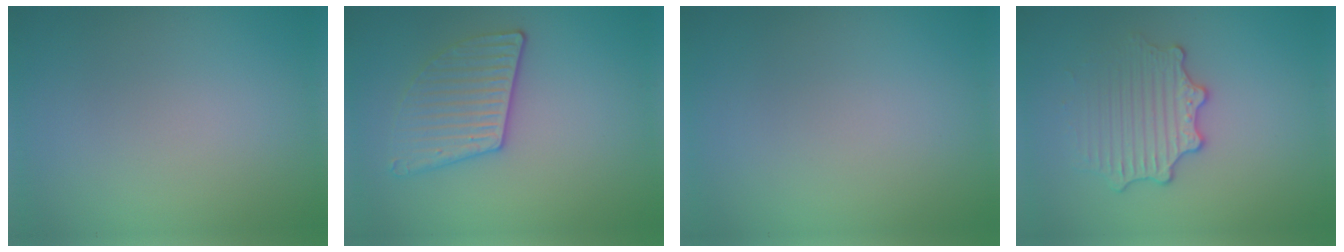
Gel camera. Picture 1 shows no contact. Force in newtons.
{"total": 2.9, "press": 2.9, "slide": 0.6}
{"total": 0.0}
{"total": 2.9, "press": 2.8, "slide": 0.9}